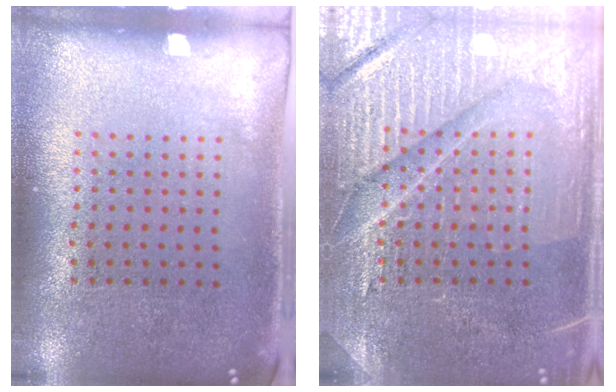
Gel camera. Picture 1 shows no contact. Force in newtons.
{"total": 4.5, "press": 4.5, "slide": 0.6}